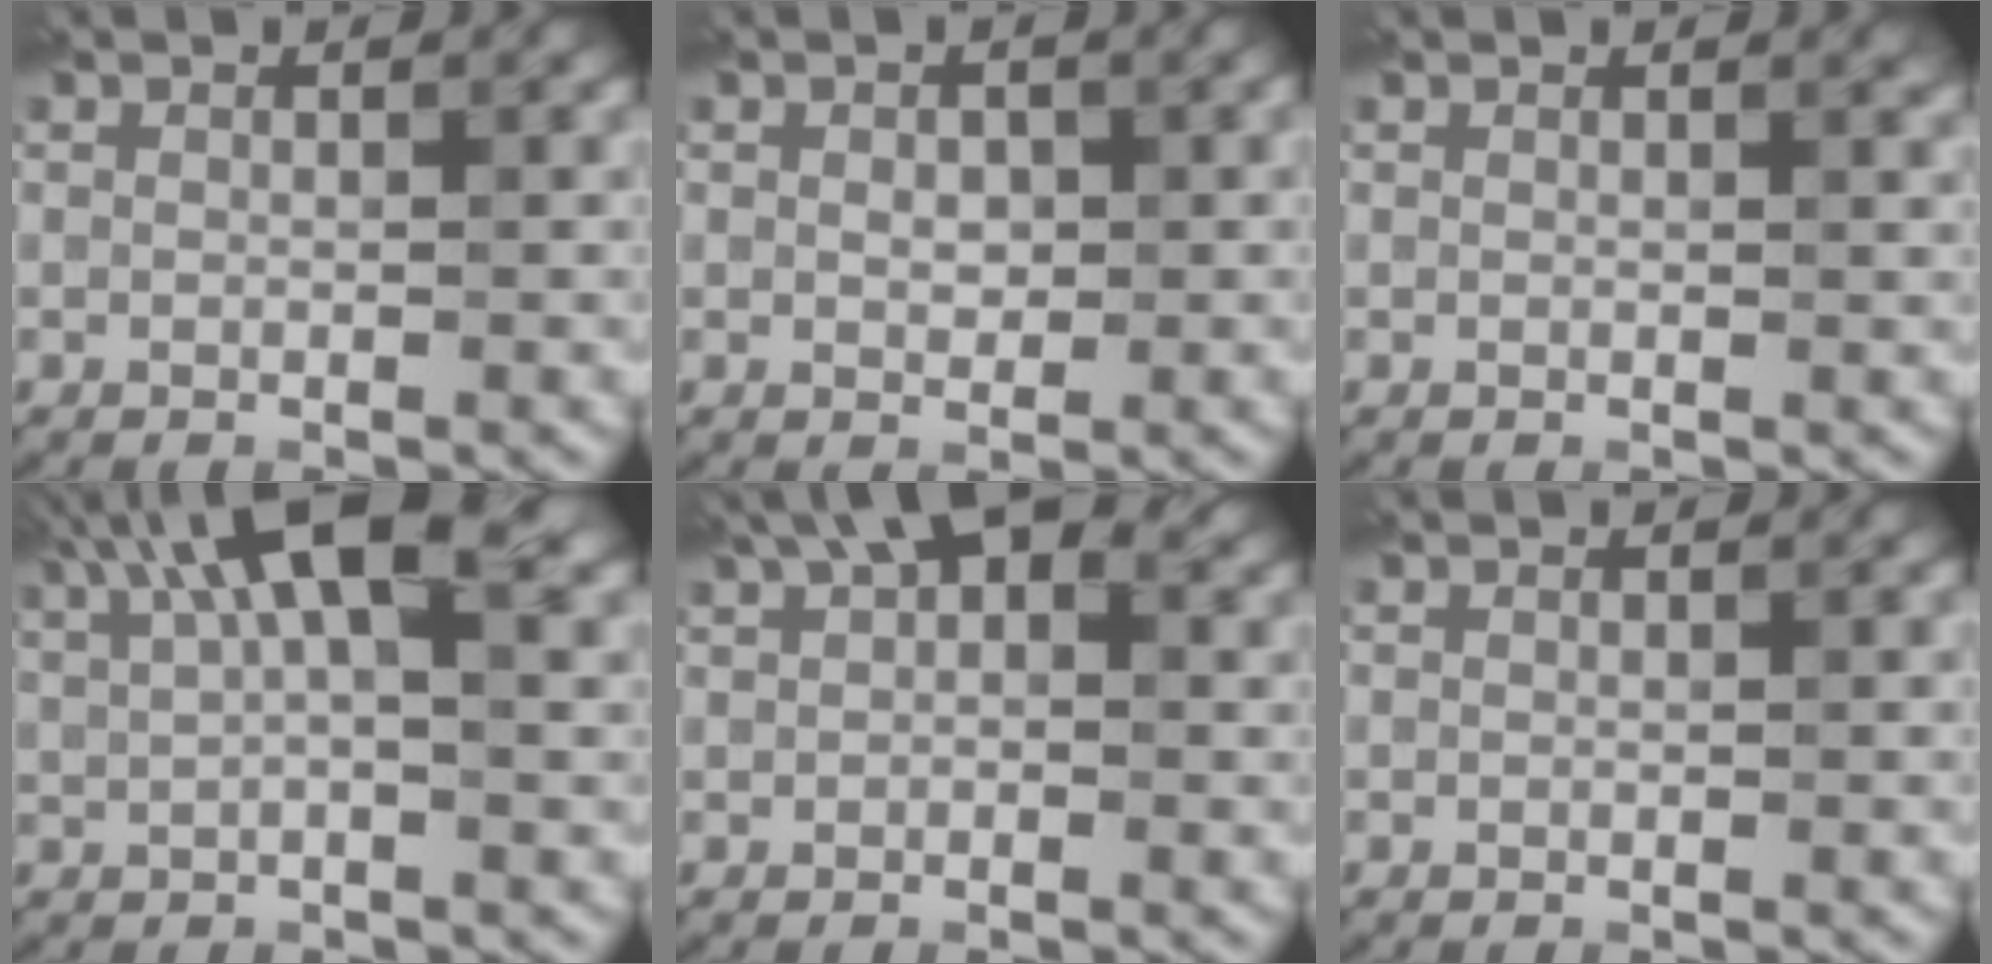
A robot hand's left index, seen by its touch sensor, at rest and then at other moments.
{"total": 1.3, "force": [0.1, 0.9, 0.9], "torque": [-0.016, -0.002, 0.003]}
{"total": 1.3, "force": [1.2, 0.2, 0.4], "torque": [-0.001, -0.001, 0.012]}
{"total": 8.0, "force": [3.6, 2.5, 6.8], "torque": [-0.114, 0.021, 0.057]}
{"total": 4.6, "force": [2.2, 2.3, 3.2], "torque": [-0.043, 0.012, 0.028]}
{"total": 0.0}